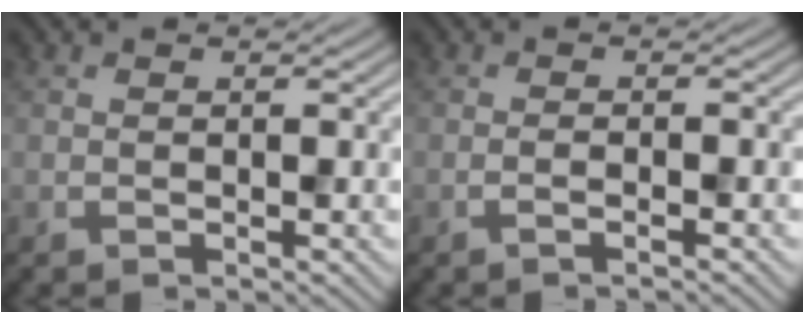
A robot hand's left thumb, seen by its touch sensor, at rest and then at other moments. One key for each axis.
{"total": 1.3, "fx": -0.7, "fy": 0.1, "fz": 1.1, "tx": -0.015, "ty": 0.006, "tz": -0.019}